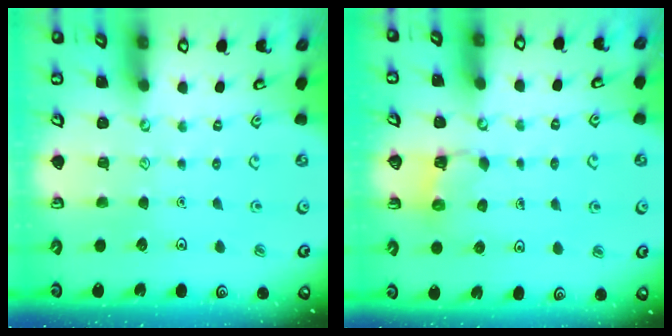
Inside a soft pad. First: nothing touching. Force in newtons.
{"total": 2.1, "press": 2.0, "slide": 0.5}